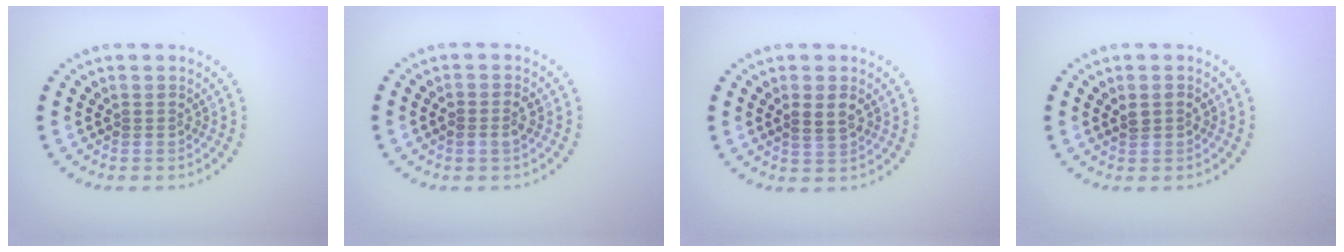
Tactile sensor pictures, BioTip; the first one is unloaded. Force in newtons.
{"total": 1.3, "press": 1.3, "slide": 0.2}
{"total": 1.9, "press": 1.8, "slide": 0.5}
{"total": 1.1, "press": 1.1, "slide": 0.1}